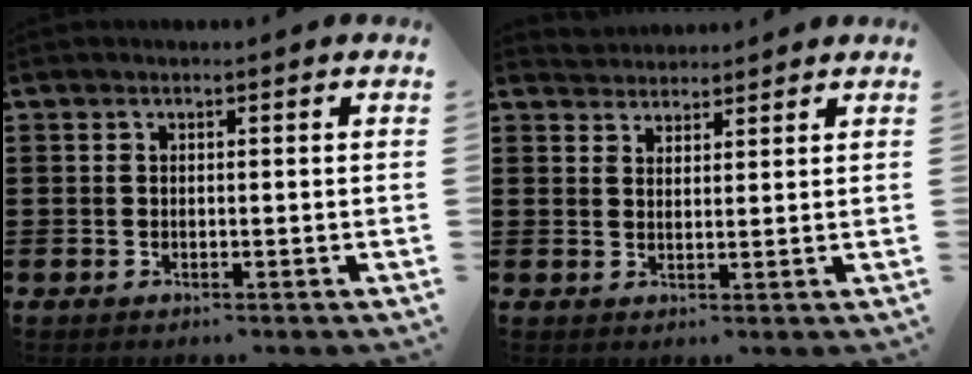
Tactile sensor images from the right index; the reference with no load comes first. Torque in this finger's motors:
{"motor_torque": [-1.13, 1.01, -0.99, -0.21]}